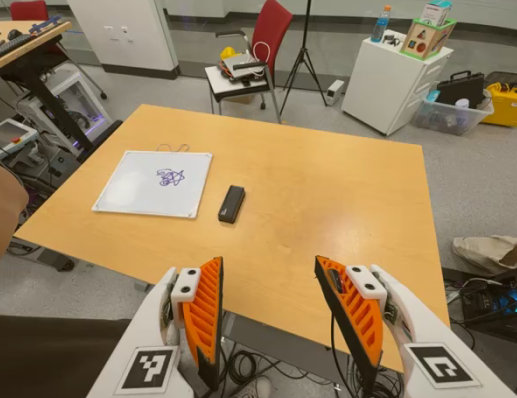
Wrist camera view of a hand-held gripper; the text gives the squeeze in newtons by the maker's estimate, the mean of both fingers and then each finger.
{"total": 0.0}